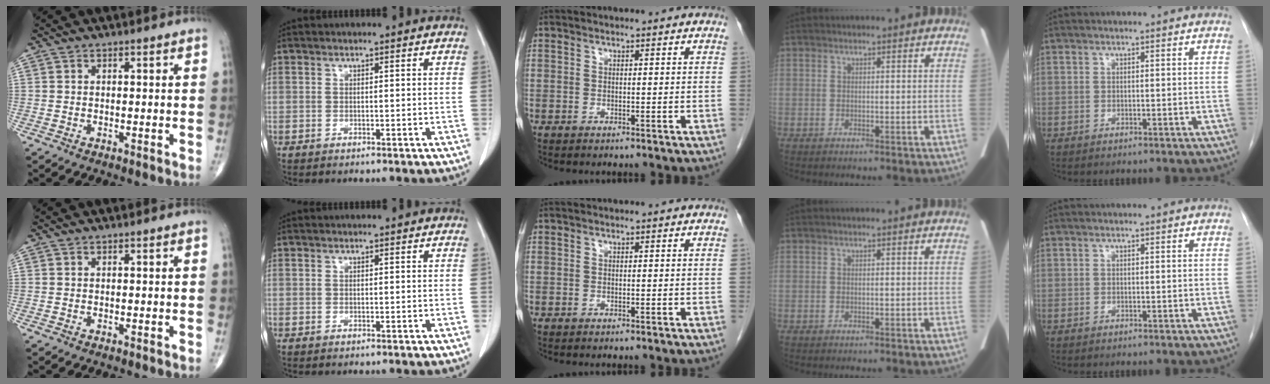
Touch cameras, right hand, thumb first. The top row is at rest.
{}